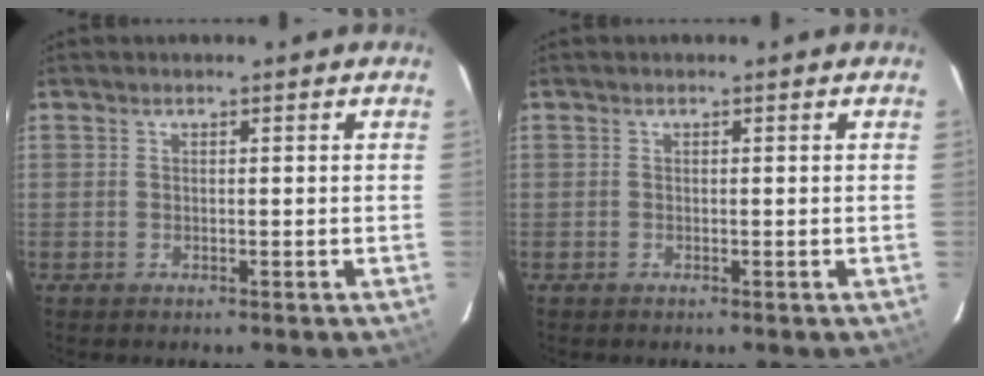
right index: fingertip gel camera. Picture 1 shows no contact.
{"total": 0.0}